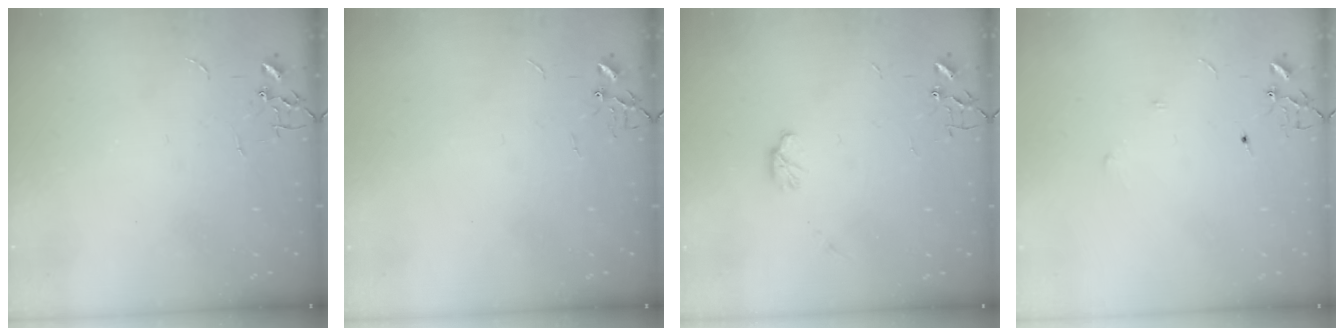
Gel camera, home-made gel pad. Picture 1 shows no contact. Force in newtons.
{"total": 0.0}
{"total": 4.9, "press": 4.8, "slide": 1.0}
{"total": 5.7, "press": 5.7, "slide": 0.5}